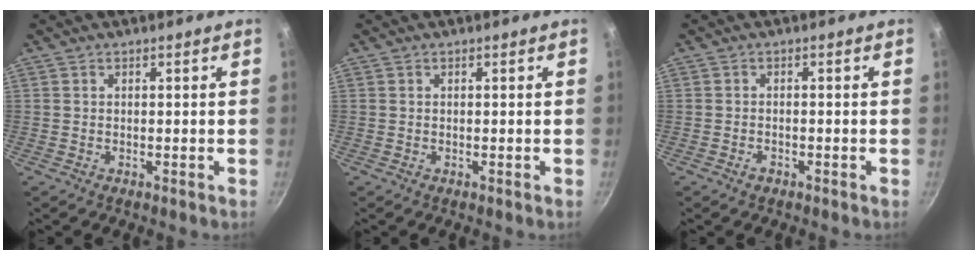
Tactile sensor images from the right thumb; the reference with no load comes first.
{"total": 0.0}
{"total": 1.3, "force": [-0.9, 0.7, 0.7], "torque": [-0.015, 0.010, -0.017]}